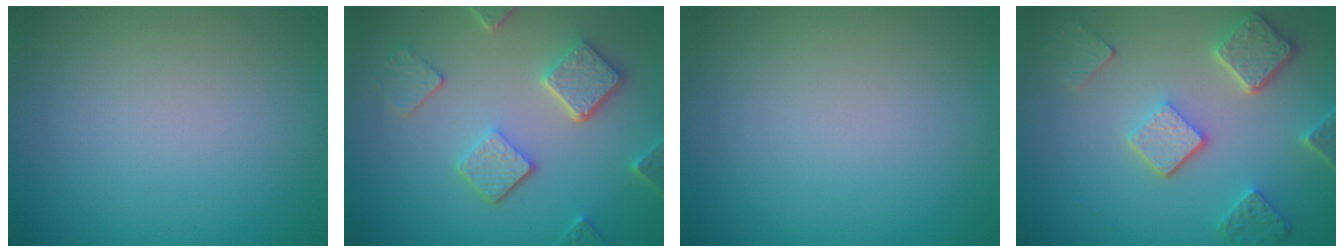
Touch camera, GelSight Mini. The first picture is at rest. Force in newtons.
{"total": 4.9, "press": 3.8, "slide": 3.1}
{"total": 0.0}
{"total": 5.1, "press": 4.0, "slide": 3.2}